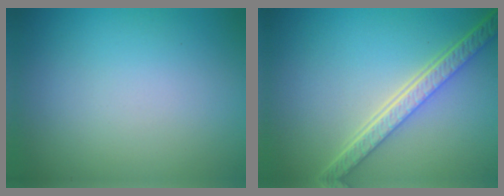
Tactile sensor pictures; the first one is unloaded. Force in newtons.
{"total": 5.4, "press": 4.1, "slide": 3.5}